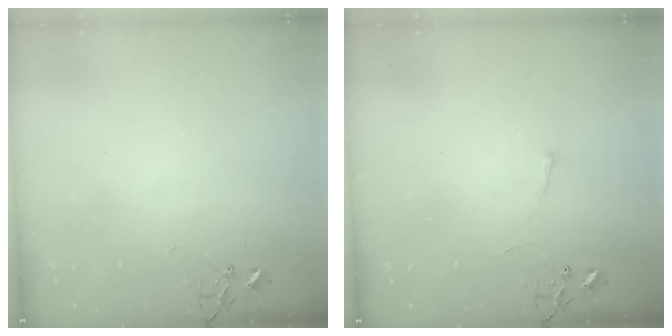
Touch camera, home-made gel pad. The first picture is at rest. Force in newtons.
{"total": 2.9, "press": 2.9, "slide": 0.4}